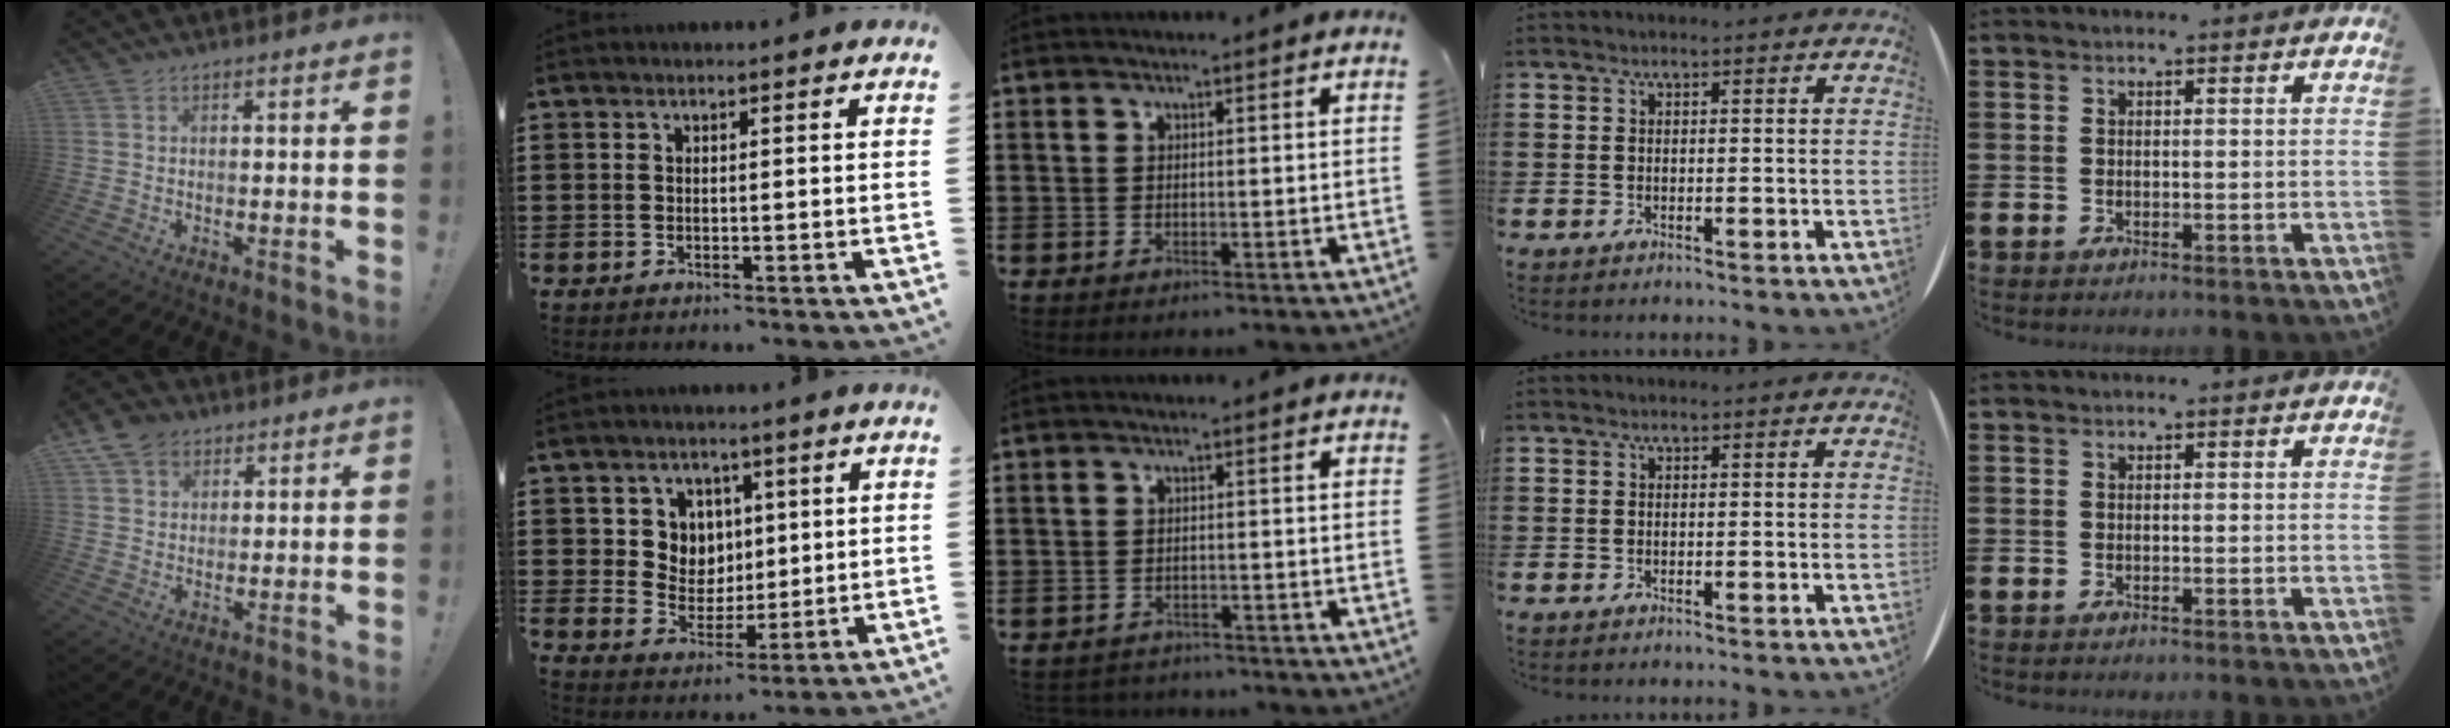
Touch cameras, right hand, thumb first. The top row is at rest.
{"thumb": {"total": 7.4, "force": [4.2, 5.4, 2.7], "torque": [-0.047, -0.014, 0.085]}, "index": {"total": 6.0, "force": [2.3, 5.4, 1.0], "torque": [-0.043, 0.008, 0.040]}, "middle": {"total": 2.1, "force": [-2.0, 0.5, -0.2], "torque": [-0.002, -0.002, -0.045]}}